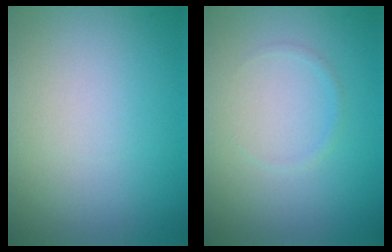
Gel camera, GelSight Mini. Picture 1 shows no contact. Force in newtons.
{"total": 0.5, "press": 0.5, "slide": 0.0}